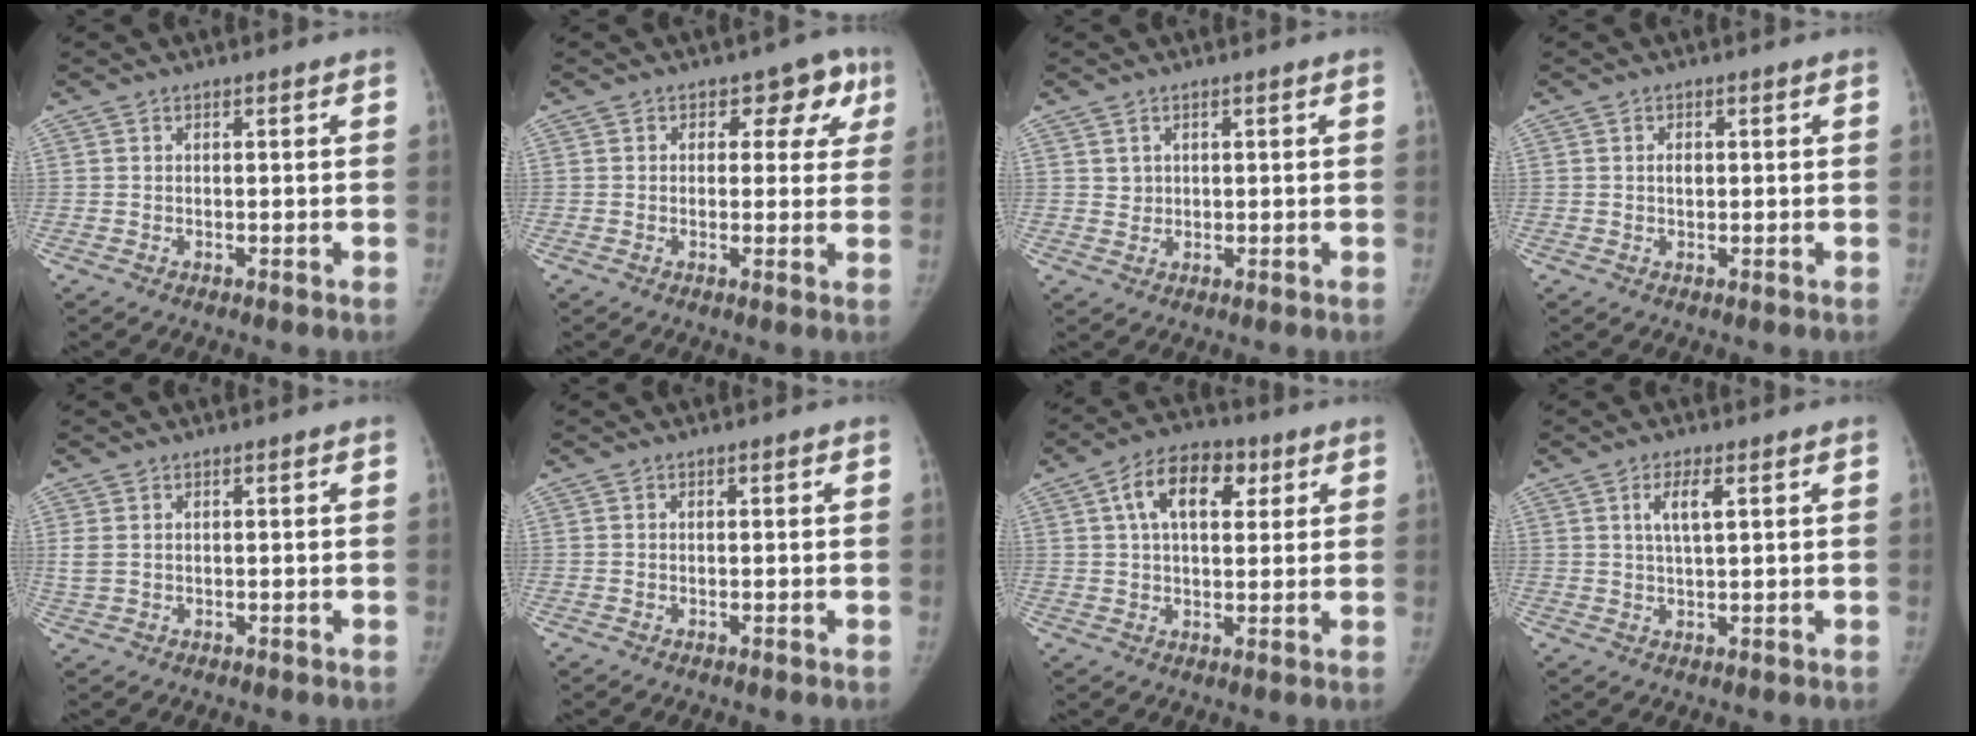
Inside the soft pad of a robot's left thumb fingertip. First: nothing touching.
{"total": 6.6, "force": [2.4, 4.7, 4.0], "torque": [0.009, 0.000, 0.018]}
{"total": 1.5, "force": [0.7, 1.3, 0.3], "torque": [0.009, -0.003, 0.010]}
{"total": 1.4, "force": [0.2, 1.0, 1.0], "torque": [-0.008, 0.002, 0.002]}
{"total": 2.1, "force": [0.5, 1.4, 1.5], "torque": [-0.051, 0.005, 0.014]}
{"total": 0.0}
{"total": 11.3, "force": [4.0, 6.8, 8.2], "torque": [-0.111, 0.009, 0.058]}
{"total": 4.1, "force": [1.6, 1.1, 3.6], "torque": [-0.069, -0.003, 0.031]}